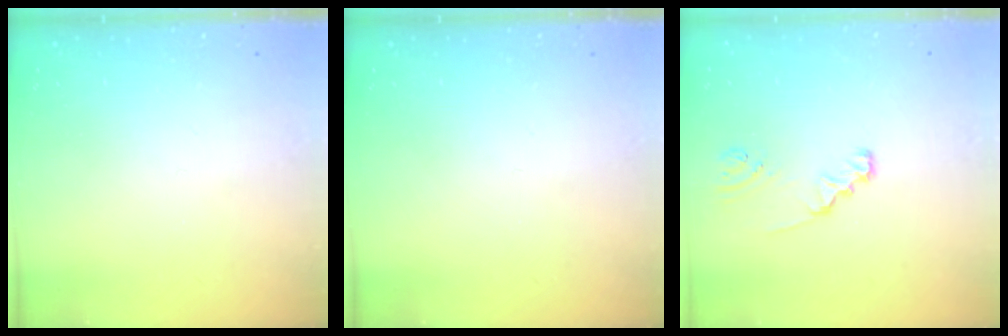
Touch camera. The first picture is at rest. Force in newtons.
{"total": 0.0}
{"total": 2.1, "press": 2.1, "slide": 0.2}